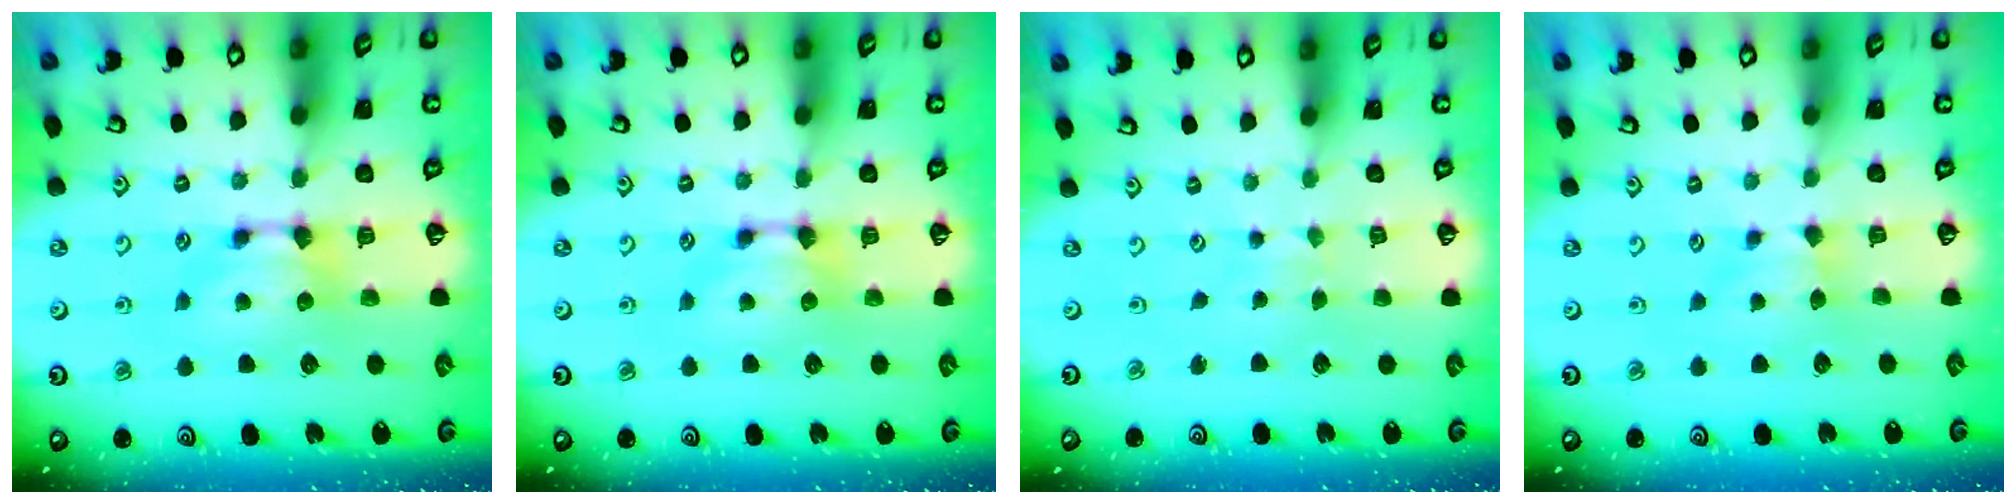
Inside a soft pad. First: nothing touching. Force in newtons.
{"total": 0.0}
{"total": 3.7, "press": 3.7, "slide": 0.1}
{"total": 1.8, "press": 1.6, "slide": 0.7}